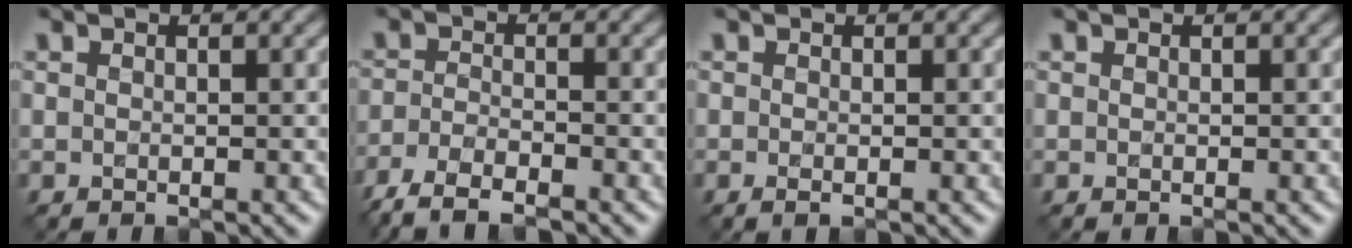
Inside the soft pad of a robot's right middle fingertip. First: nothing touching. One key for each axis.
{"total": 4.7, "fx": -3.7, "fy": 1.2, "fz": 2.5, "tx": -0.051, "ty": -0.009, "tz": -0.077}
{"total": 0.6, "fx": -0.2, "fy": 0.1, "fz": 0.6, "tx": -0.013, "ty": -0.004, "tz": -0.003}
{"total": 0.0}